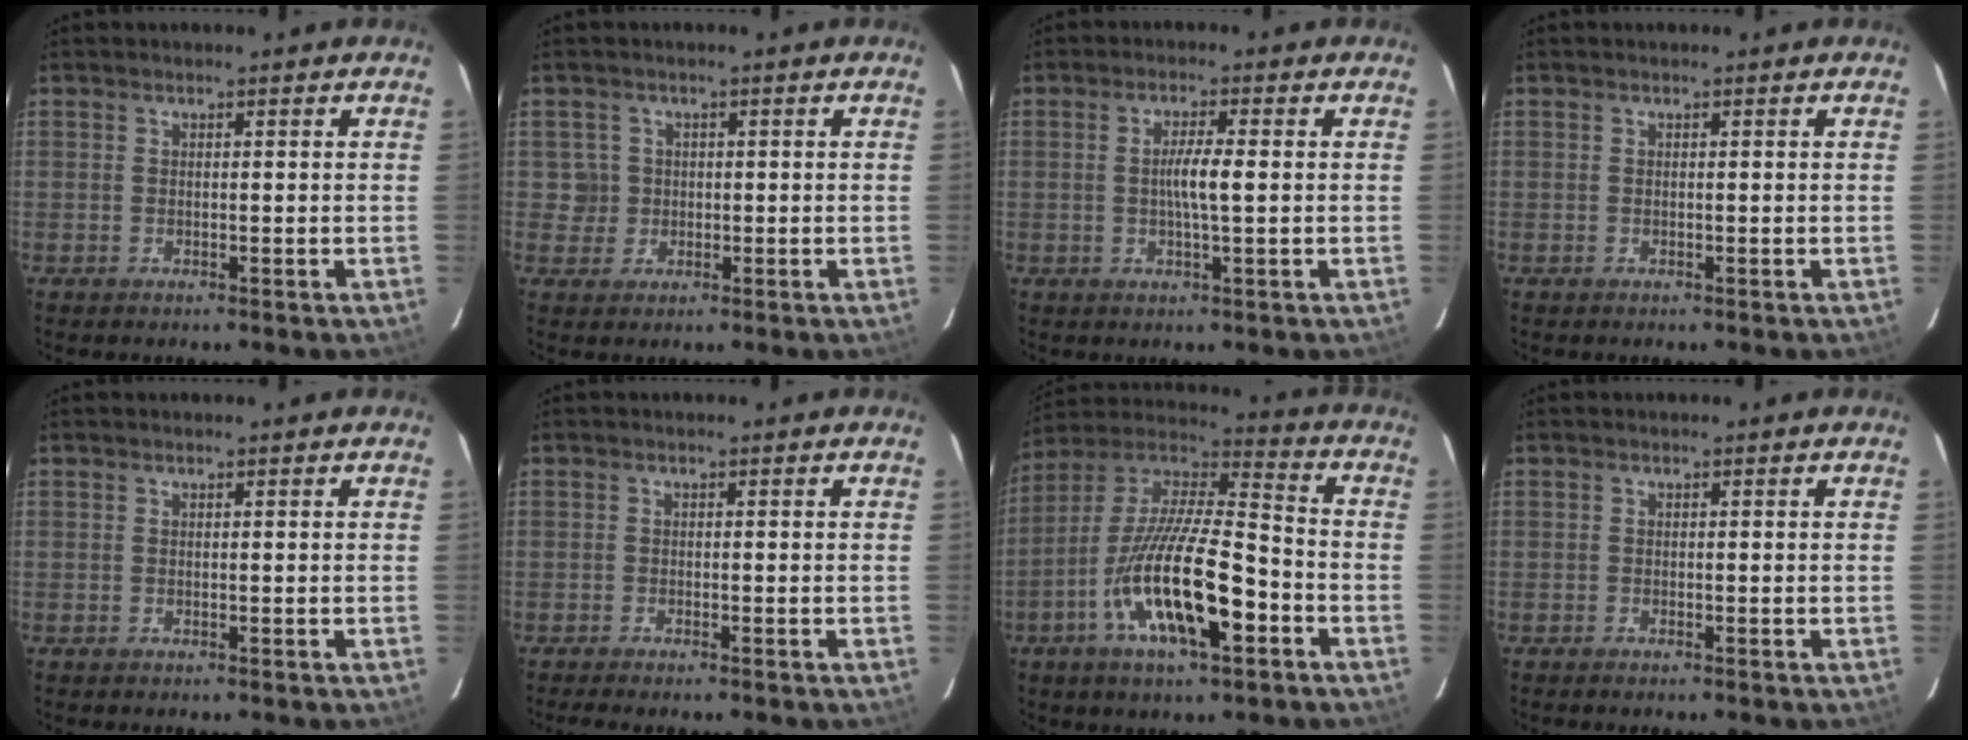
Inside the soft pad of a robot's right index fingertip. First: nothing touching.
{"total": 3.2, "force": [0.1, 3.2, 0.0], "torque": [0.010, 0.020, 0.006]}
{"total": 4.1, "force": [-0.1, 0.1, 4.1], "torque": [-0.074, 0.000, -0.002]}
{"total": 0.0}
{"total": 0.0}
{"total": 2.7, "force": [-2.3, 0.3, 1.3], "torque": [-0.033, -0.010, -0.040]}
{"total": 20.2, "force": [-7.9, 5.6, 17.7], "torque": [-0.330, -0.023, -0.149]}
{"total": 0.6, "force": [-0.5, 0.1, 0.2], "torque": [-0.004, -0.001, -0.011]}